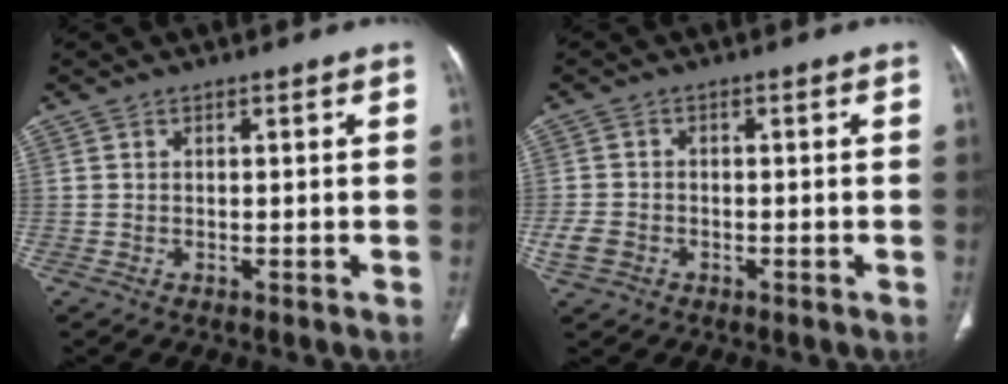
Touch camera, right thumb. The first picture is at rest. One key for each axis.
{"total": 3.7, "fx": -1.4, "fy": 2.9, "fz": 1.8, "tx": -0.039, "ty": 0.010, "tz": -0.024}